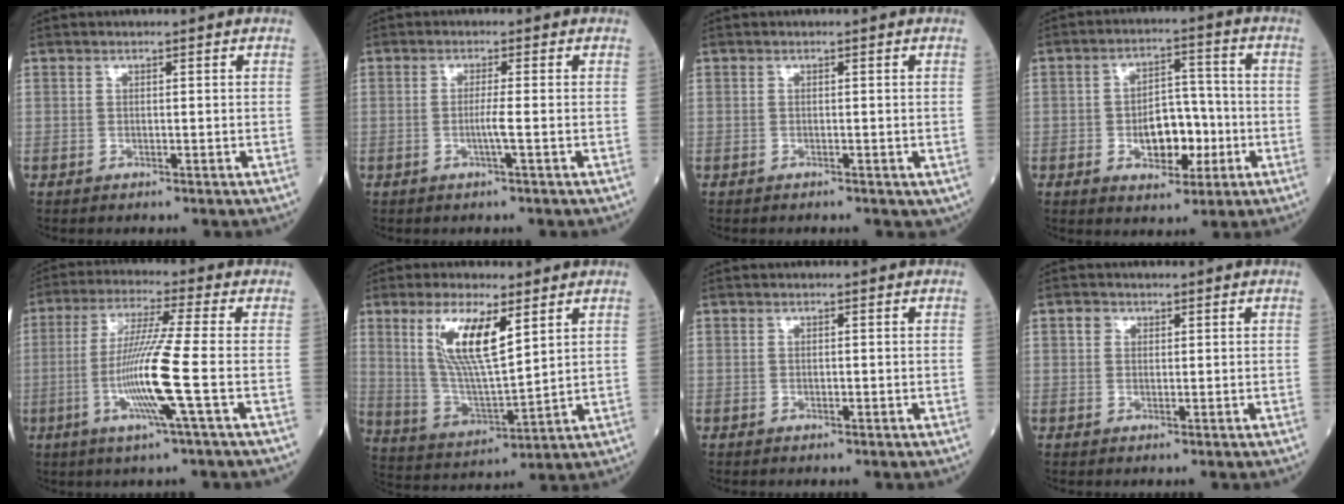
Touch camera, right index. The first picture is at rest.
{"total": 2.0, "force": [-0.5, -0.5, 1.9], "torque": [-0.041, -0.002, -0.009]}
{"total": 1.1, "force": [-0.6, 0.6, 0.7], "torque": [-0.008, 0.001, -0.006]}
{"total": 8.3, "force": [-2.0, 4.5, 6.7], "torque": [-0.110, 0.013, -0.023]}
{"total": 10.9, "force": [-2.7, -1.6, 10.4], "torque": [-0.211, -0.014, -0.054]}
{"total": 11.6, "force": [5.1, 2.5, 10.1], "torque": [-0.208, -0.004, 0.104]}
{"total": 0.0}
{"total": 1.4, "force": [0.6, 1.2, 0.5], "torque": [-0.008, 0.005, 0.007]}